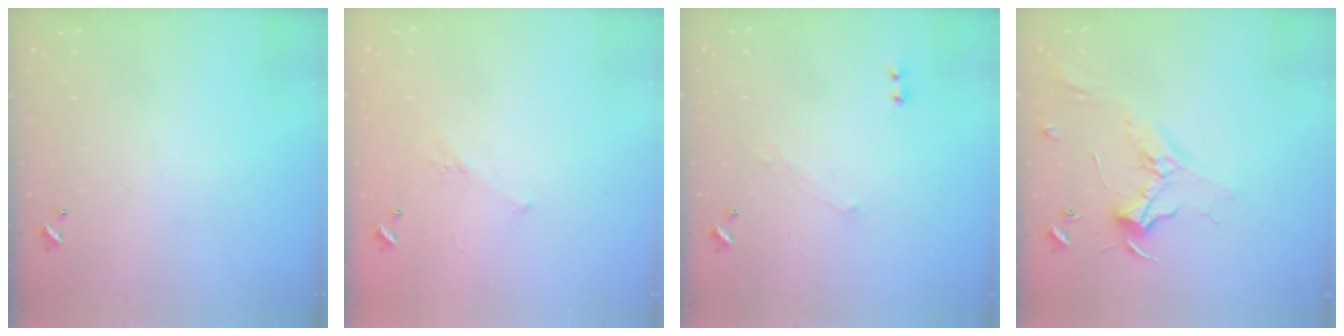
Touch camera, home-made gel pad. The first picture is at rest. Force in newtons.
{"total": 2.8, "press": 2.6, "slide": 1.1}
{"total": 1.0, "press": 0.9, "slide": 0.5}
{"total": 2.4, "press": 2.3, "slide": 0.8}